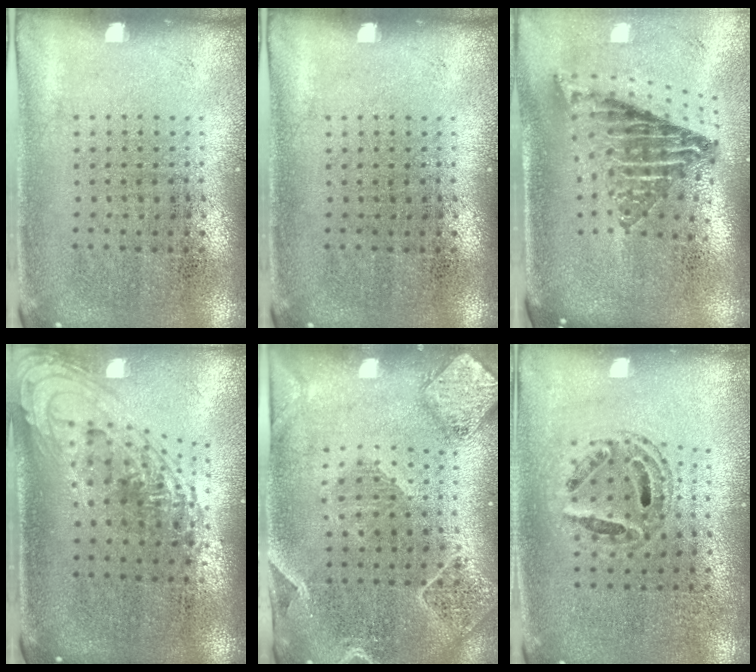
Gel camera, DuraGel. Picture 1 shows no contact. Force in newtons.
{"total": 0.0}
{"total": 2.3, "press": 1.5, "slide": 1.7}
{"total": 1.8, "press": 1.4, "slide": 1.2}
{"total": 2.3, "press": 2.1, "slide": 1.0}
{"total": 0.8, "press": 0.8, "slide": 0.1}